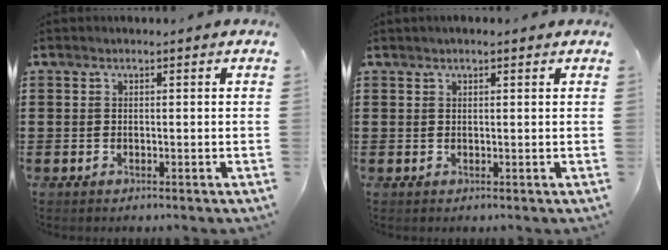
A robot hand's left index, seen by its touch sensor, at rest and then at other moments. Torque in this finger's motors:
{"motor_torque": [0.86, 0.89, 0.06, 0.03]}